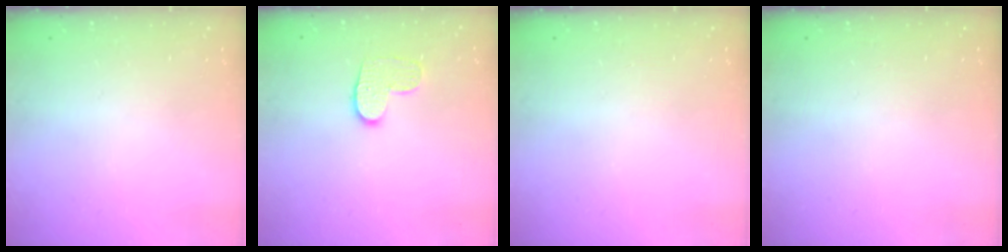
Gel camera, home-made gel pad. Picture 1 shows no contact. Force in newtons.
{"total": 8.0, "press": 8.0, "slide": 0.4}
{"total": 0.0}
{"total": 0.0}